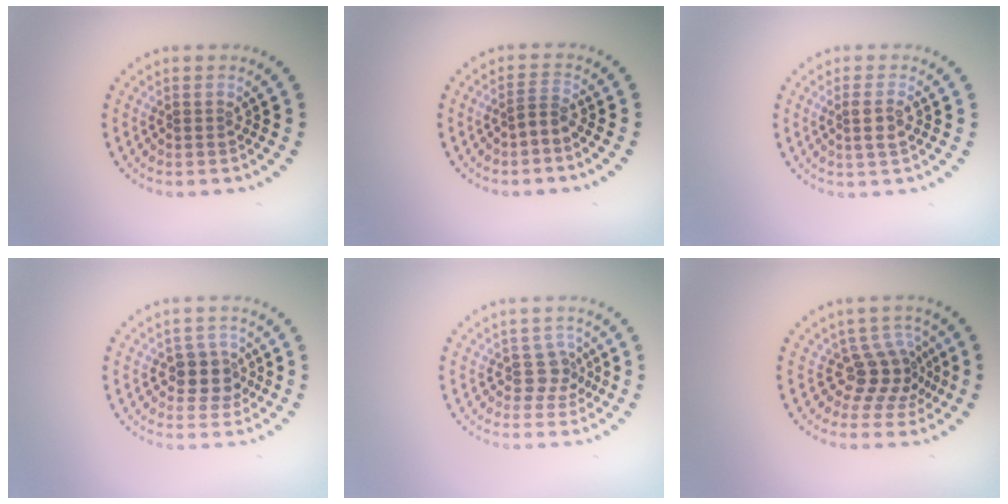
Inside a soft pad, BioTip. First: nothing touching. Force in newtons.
{"total": 1.4, "press": 0.9, "slide": 1.1}
{"total": 1.9, "press": 1.7, "slide": 0.7}
{"total": 2.7, "press": 2.4, "slide": 1.2}
{"total": 1.9, "press": 1.4, "slide": 1.3}
{"total": 3.5, "press": 2.5, "slide": 2.5}